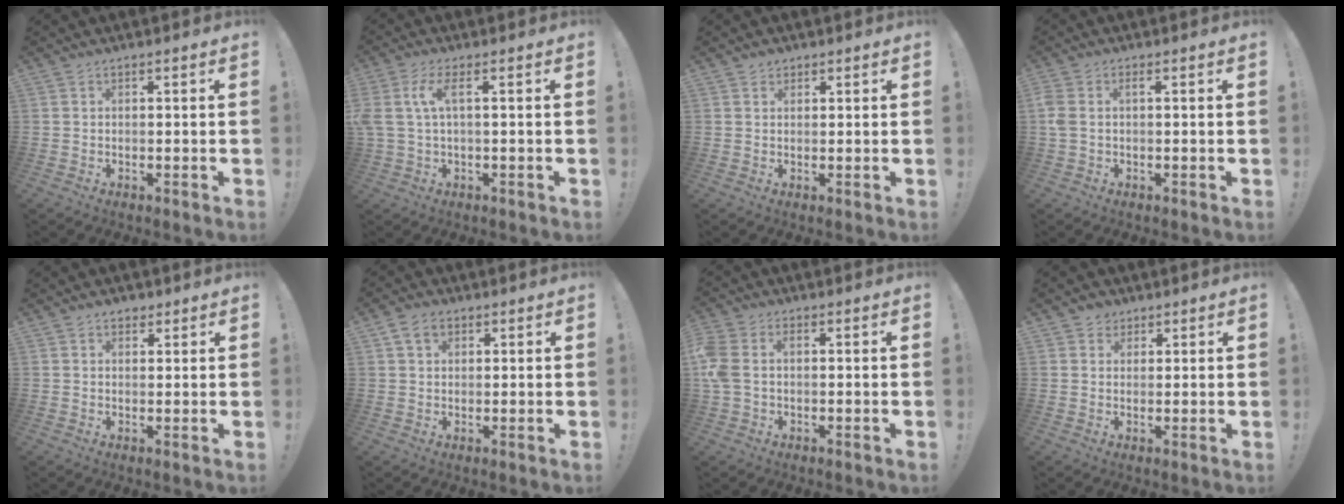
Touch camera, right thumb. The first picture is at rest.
{"total": 6.3, "force": [1.4, 1.7, 5.9], "torque": [-0.138, -0.009, 0.021]}
{"total": 1.6, "force": [1.1, 1.1, 0.3], "torque": [-0.004, -0.003, 0.021]}
{"total": 2.8, "force": [0.4, 1.2, 2.5], "torque": [-0.061, 0.003, 0.007]}
{"total": 2.5, "force": [1.6, 1.8, 0.8], "torque": [-0.001, -0.006, 0.026]}
{"total": 4.9, "force": [2.3, 3.5, 2.7], "torque": [-0.048, 0.002, 0.044]}
{"total": 5.4, "force": [0.4, 3.7, 4.0], "torque": [-0.107, 0.001, 0.006]}
{"total": 3.1, "force": [1.8, 2.5, 0.3], "torque": [-0.004, -0.005, 0.031]}